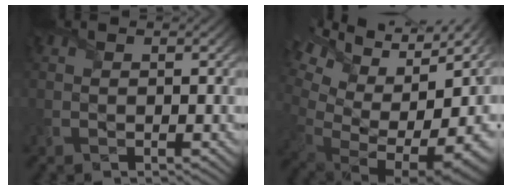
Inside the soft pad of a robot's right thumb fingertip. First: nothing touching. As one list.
[{"total": 17.8, "force": [1.9, 11.0, 13.8], "torque": [-0.249, 0.011, 0.073]}]